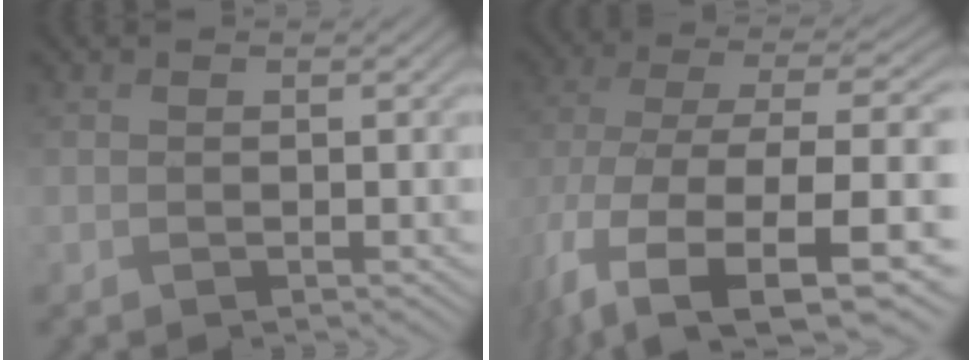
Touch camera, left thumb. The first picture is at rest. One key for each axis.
{"total": 14.8, "fx": -5.0, "fy": 7.7, "fz": 11.7, "tx": -0.284, "ty": -0.025, "tz": -0.073}